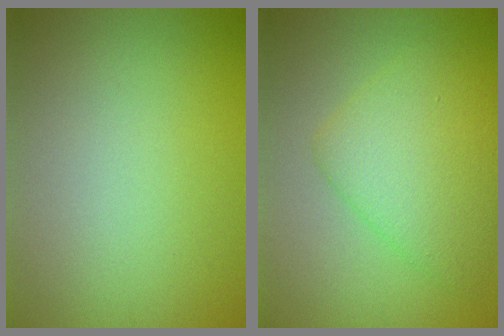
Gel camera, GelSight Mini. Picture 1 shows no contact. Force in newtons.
{"total": 5.6, "press": 5.6, "slide": 0.0}